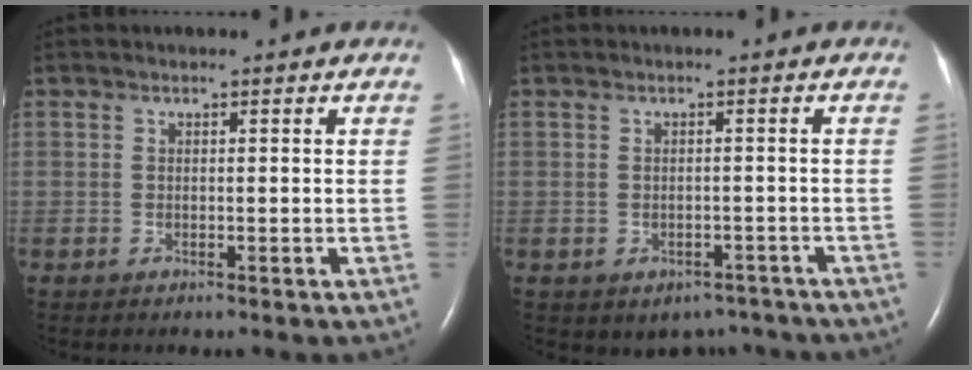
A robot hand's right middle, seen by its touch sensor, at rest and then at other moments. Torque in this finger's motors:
{"motor_torque": [-0.07, 0.06, 0.01, 0.03]}